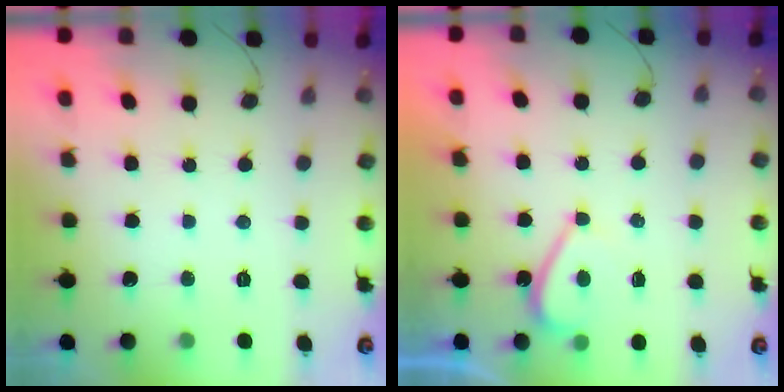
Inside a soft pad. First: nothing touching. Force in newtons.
{"total": 4.1, "press": 4.0, "slide": 0.7}